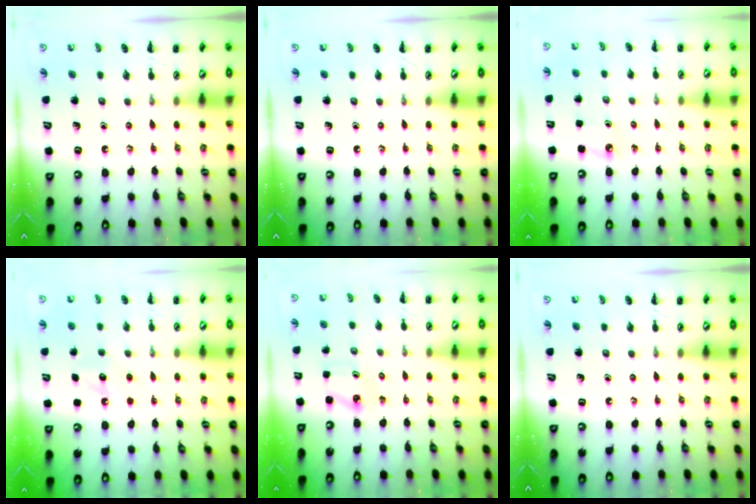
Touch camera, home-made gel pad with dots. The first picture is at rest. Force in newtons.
{"total": 0.0}
{"total": 4.2, "press": 4.0, "slide": 1.3}
{"total": 6.0, "press": 5.8, "slide": 1.3}
{"total": 2.9, "press": 2.9, "slide": 0.6}
{"total": 0.0}